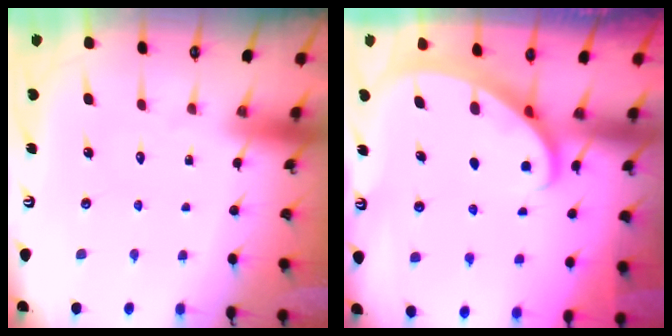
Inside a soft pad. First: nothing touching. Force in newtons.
{"total": 2.4, "press": 2.4, "slide": 0.2}